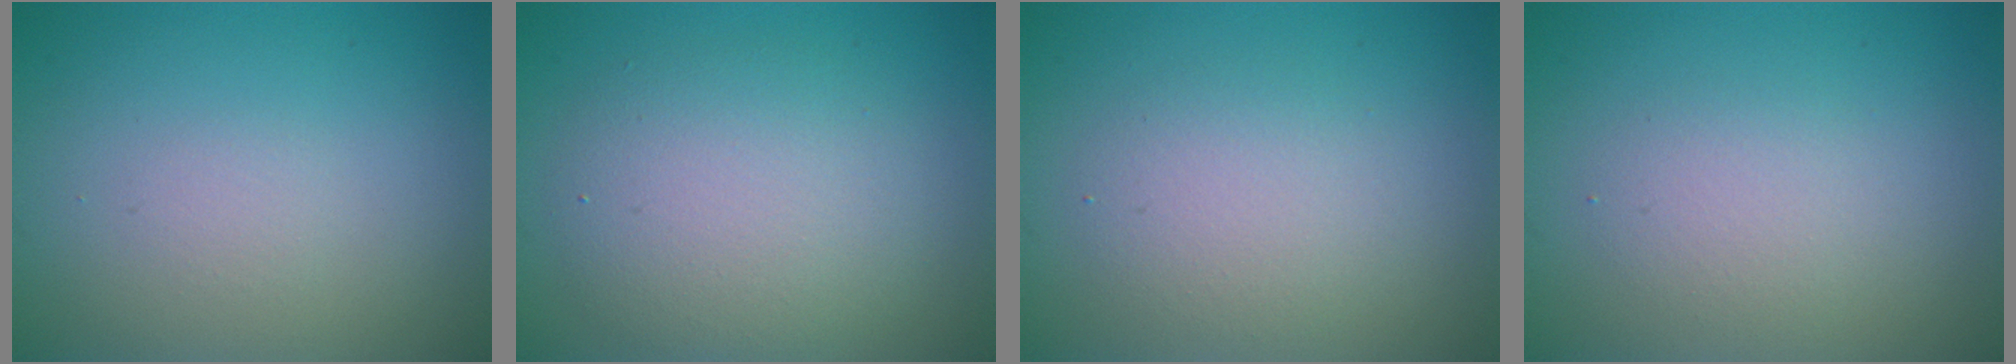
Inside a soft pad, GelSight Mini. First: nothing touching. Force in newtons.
{"total": 5.2, "press": 5.2, "slide": 0.1}
{"total": 3.0, "press": 3.0, "slide": 0.2}
{"total": 2.0, "press": 2.0, "slide": 0.1}